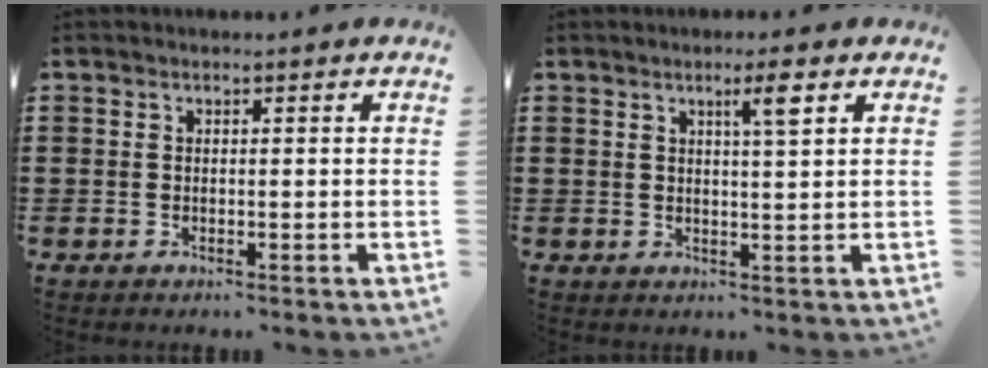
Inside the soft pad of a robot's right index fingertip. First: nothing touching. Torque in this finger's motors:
{"motor_torque": [0.39, -0.04, 0.23, 0.08]}